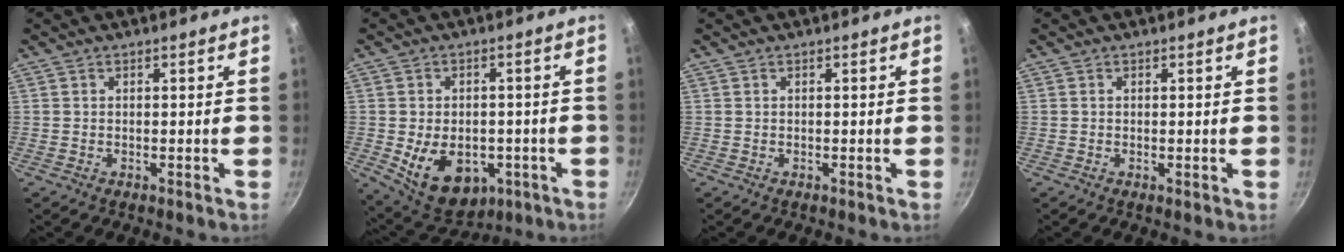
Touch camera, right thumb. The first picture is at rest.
{"total": 13.4, "force": [-3.9, 9.3, 8.8], "torque": [-0.130, 0.007, -0.038]}
{"total": 0.0}
{"total": 0.6, "force": [-0.1, 0.2, 0.6], "torque": [-0.013, -0.004, -0.001]}